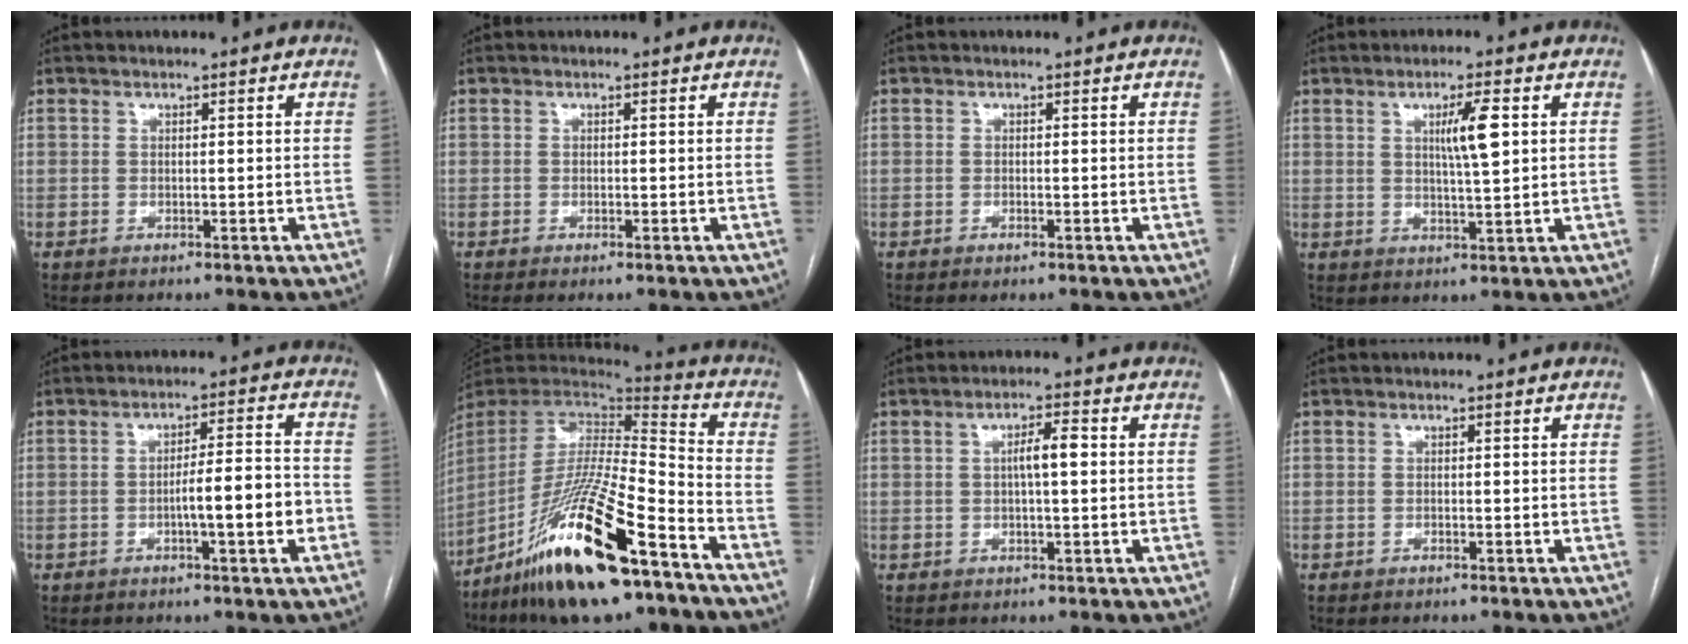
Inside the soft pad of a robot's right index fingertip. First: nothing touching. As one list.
[{"total": 1.0, "force": [-0.6, -0.1, 0.8], "torque": [-0.016, -0.001, -0.010]}, {"total": 0.9, "force": [-0.5, 0.1, 0.7], "torque": [-0.016, -0.001, -0.006]}, {"total": 5.4, "force": [1.5, 0.4, 5.2], "torque": [-0.090, 0.000, 0.028]}, {"total": 7.7, "force": [-2.3, 0.5, 7.3], "torque": [-0.111, 0.013, -0.034]}, {"total": 24.3, "force": [-14.9, 3.6, 18.8], "torque": [-0.374, -0.038, -0.271]}, {"total": 3.6, "force": [0.3, 0.6, 3.6], "torque": [-0.063, 0.008, 0.004]}, {"total": 0.0}]